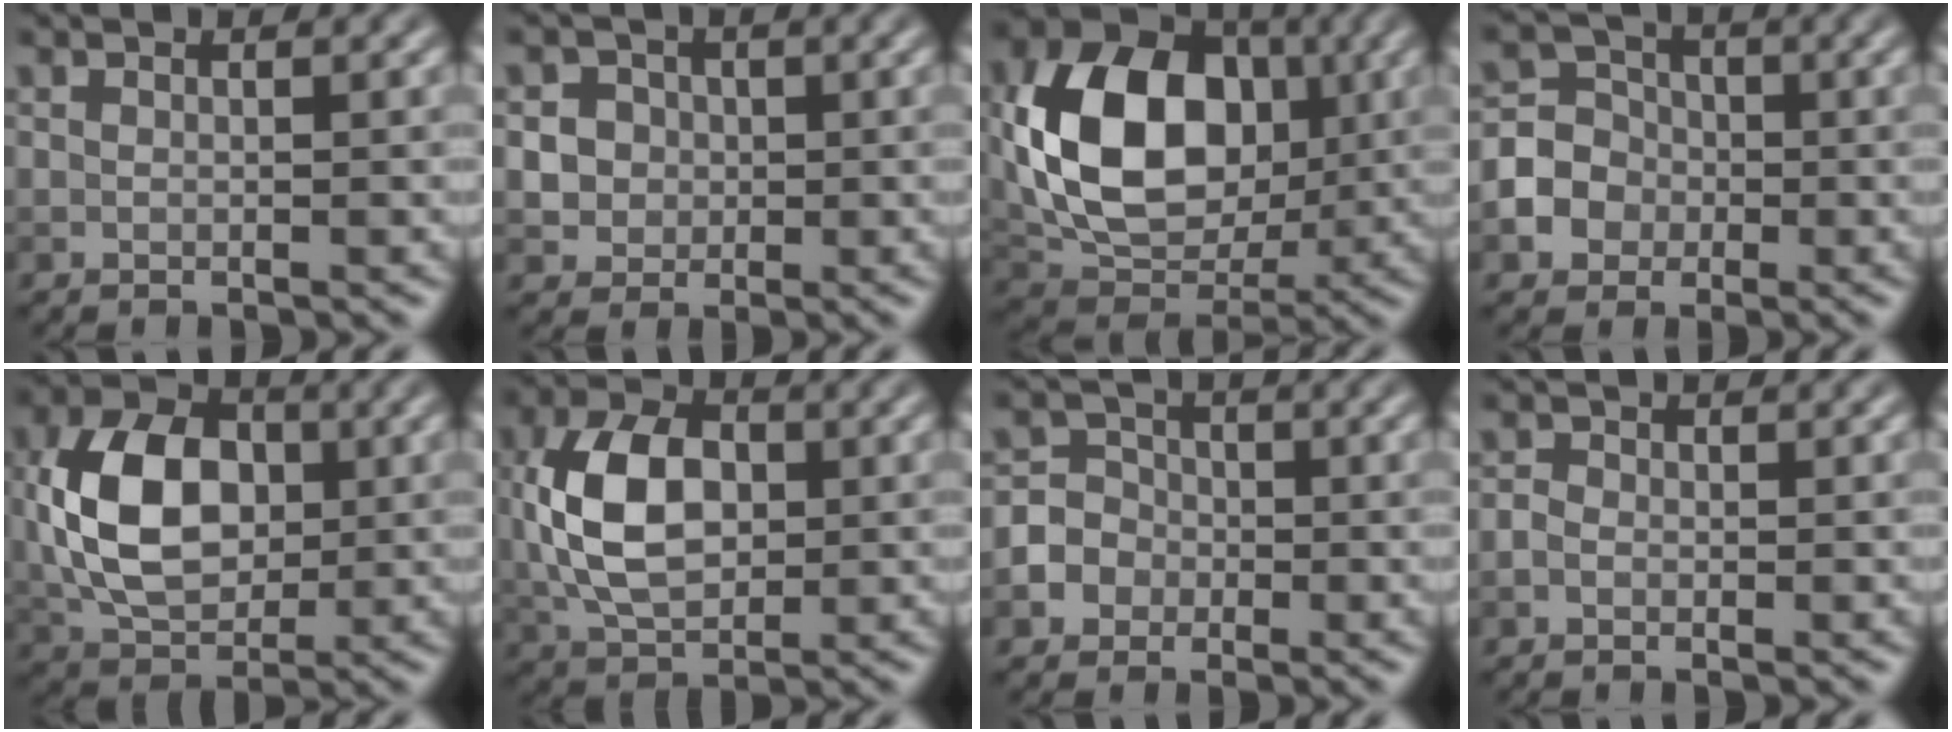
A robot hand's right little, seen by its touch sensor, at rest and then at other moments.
{"total": 4.5, "force": [0.8, 4.2, 1.6], "torque": [-0.017, 0.024, 0.009]}
{"total": 12.0, "force": [1.2, 8.7, 8.1], "torque": [-0.157, -0.001, 0.027]}
{"total": 4.4, "force": [-1.4, 4.0, 1.3], "torque": [-0.006, 0.007, -0.038]}
{"total": 9.2, "force": [0.5, 6.2, 6.8], "torque": [-0.137, 0.009, 0.005]}
{"total": 8.4, "force": [0.5, 5.4, 6.4], "torque": [-0.137, 0.006, 0.006]}
{"total": 4.3, "force": [-1.7, 3.9, 0.9], "torque": [0.010, 0.005, -0.043]}
{"total": 1.0, "force": [-0.4, 0.8, 0.4], "torque": [-0.008, 0.000, -0.012]}